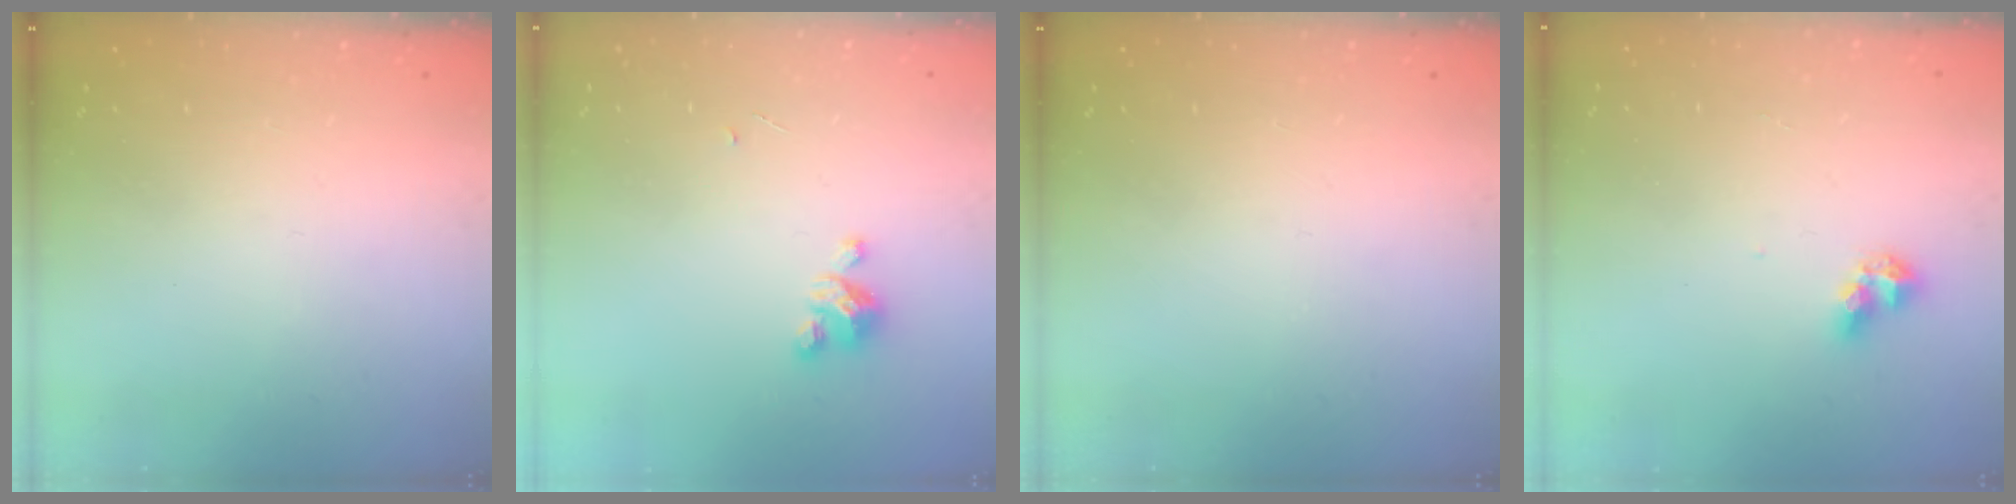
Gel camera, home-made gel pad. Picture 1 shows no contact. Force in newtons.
{"total": 3.9, "press": 3.9, "slide": 0.2}
{"total": 0.0}
{"total": 6.7, "press": 6.7, "slide": 0.9}